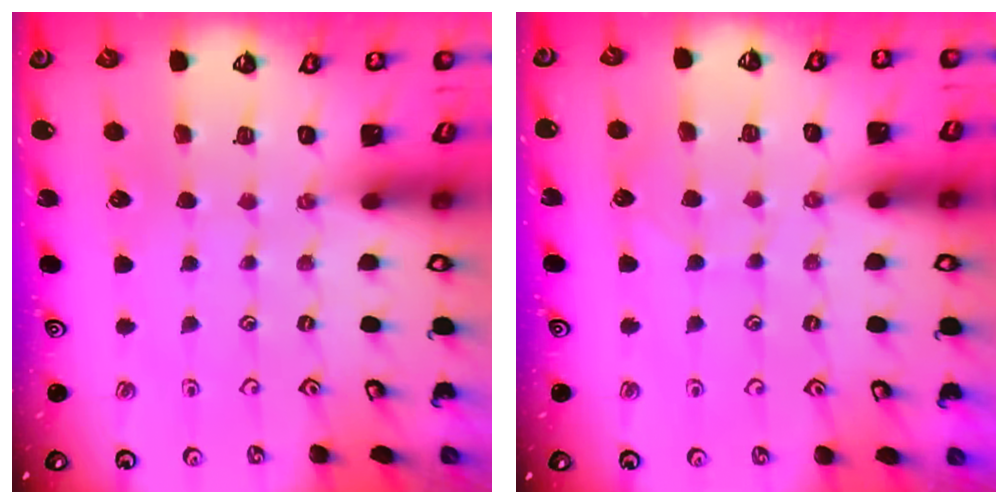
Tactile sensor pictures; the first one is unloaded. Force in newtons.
{"total": 5.7, "press": 5.7, "slide": 0.5}